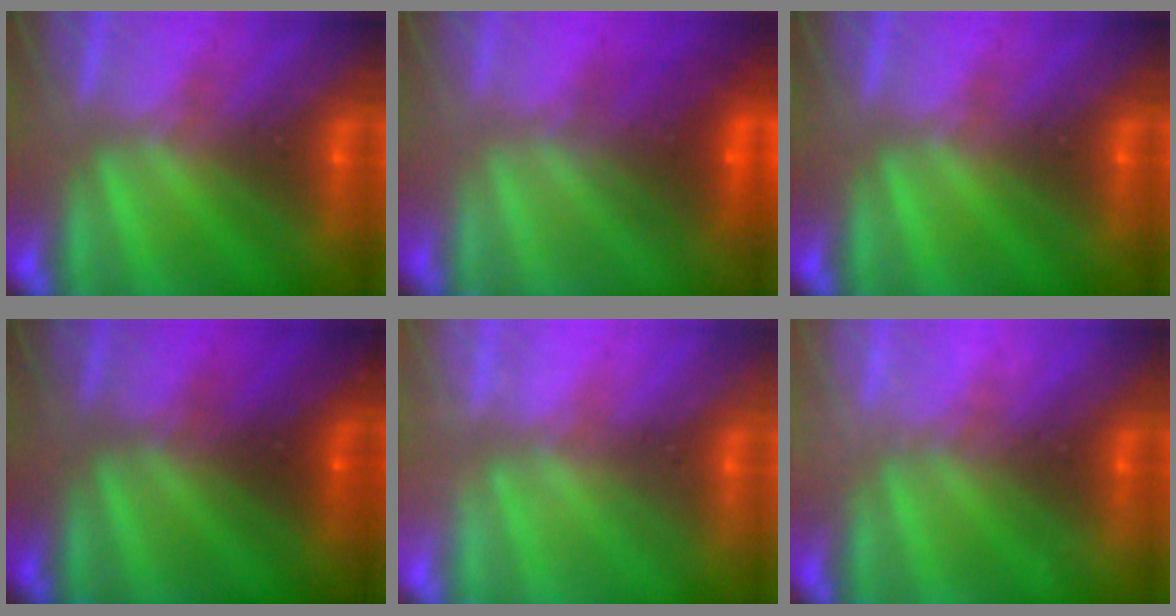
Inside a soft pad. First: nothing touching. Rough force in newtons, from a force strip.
{"total": 2.7}
{"total": 0.0}
{"total": 2.3}
{"total": 2.2}
{"total": 2.3}